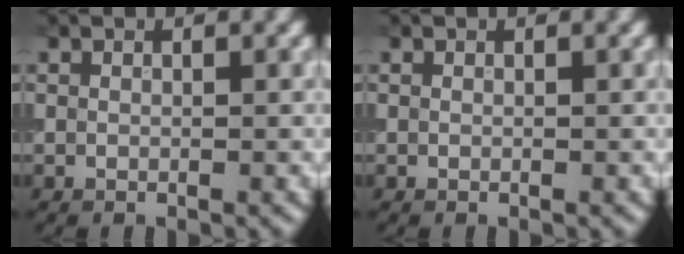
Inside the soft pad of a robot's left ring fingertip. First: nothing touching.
{"total": 0.0}